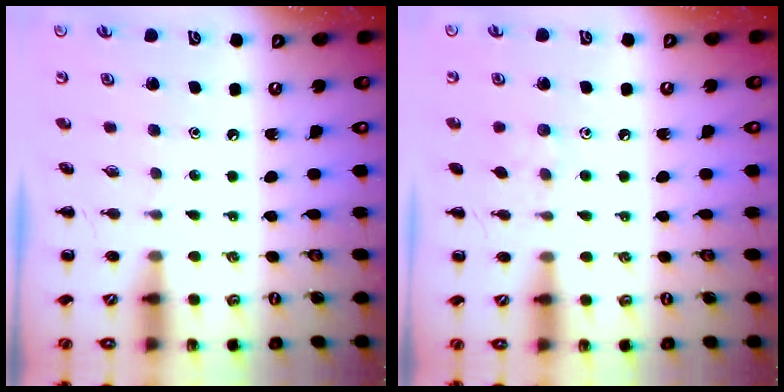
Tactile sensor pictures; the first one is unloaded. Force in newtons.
{"total": 4.9, "press": 4.5, "slide": 1.9}